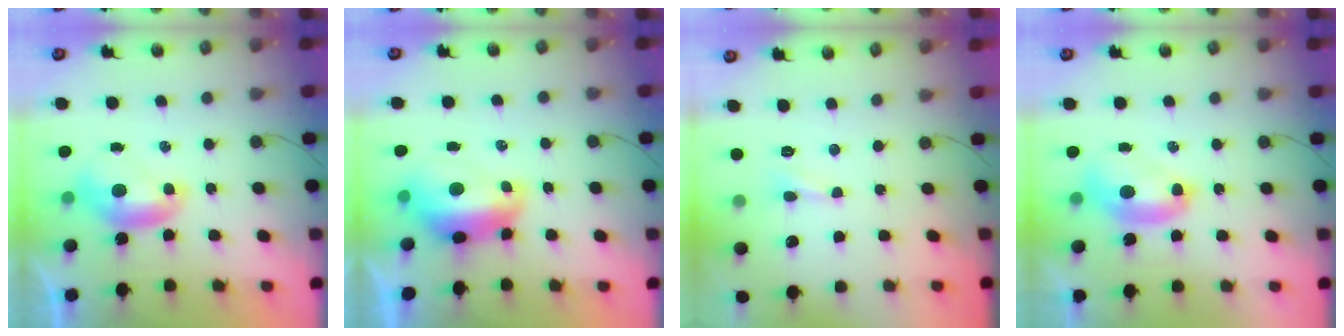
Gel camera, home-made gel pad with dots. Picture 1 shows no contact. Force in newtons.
{"total": 2.9, "press": 2.8, "slide": 0.7}
{"total": 1.3, "press": 1.2, "slide": 0.5}
{"total": 2.7, "press": 2.7, "slide": 0.1}